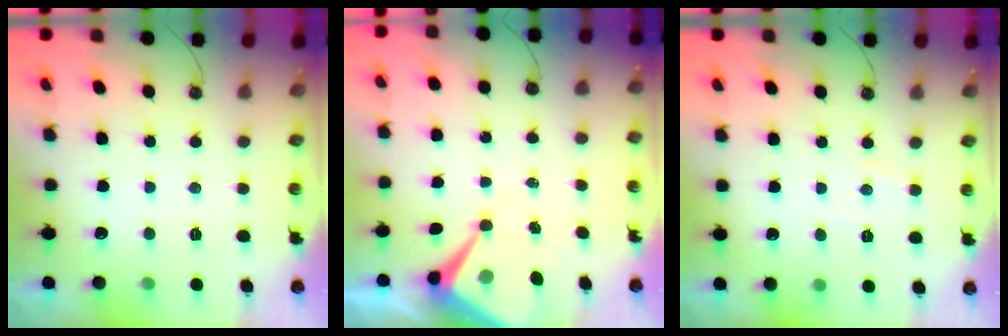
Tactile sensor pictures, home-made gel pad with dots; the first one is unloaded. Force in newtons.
{"total": 8.4, "press": 8.3, "slide": 0.7}
{"total": 4.1, "press": 4.0, "slide": 0.8}